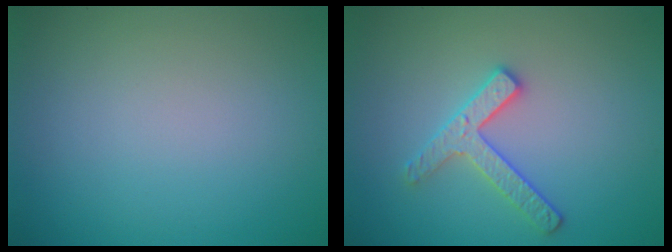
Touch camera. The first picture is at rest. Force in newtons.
{"total": 2.6, "press": 2.5, "slide": 0.4}